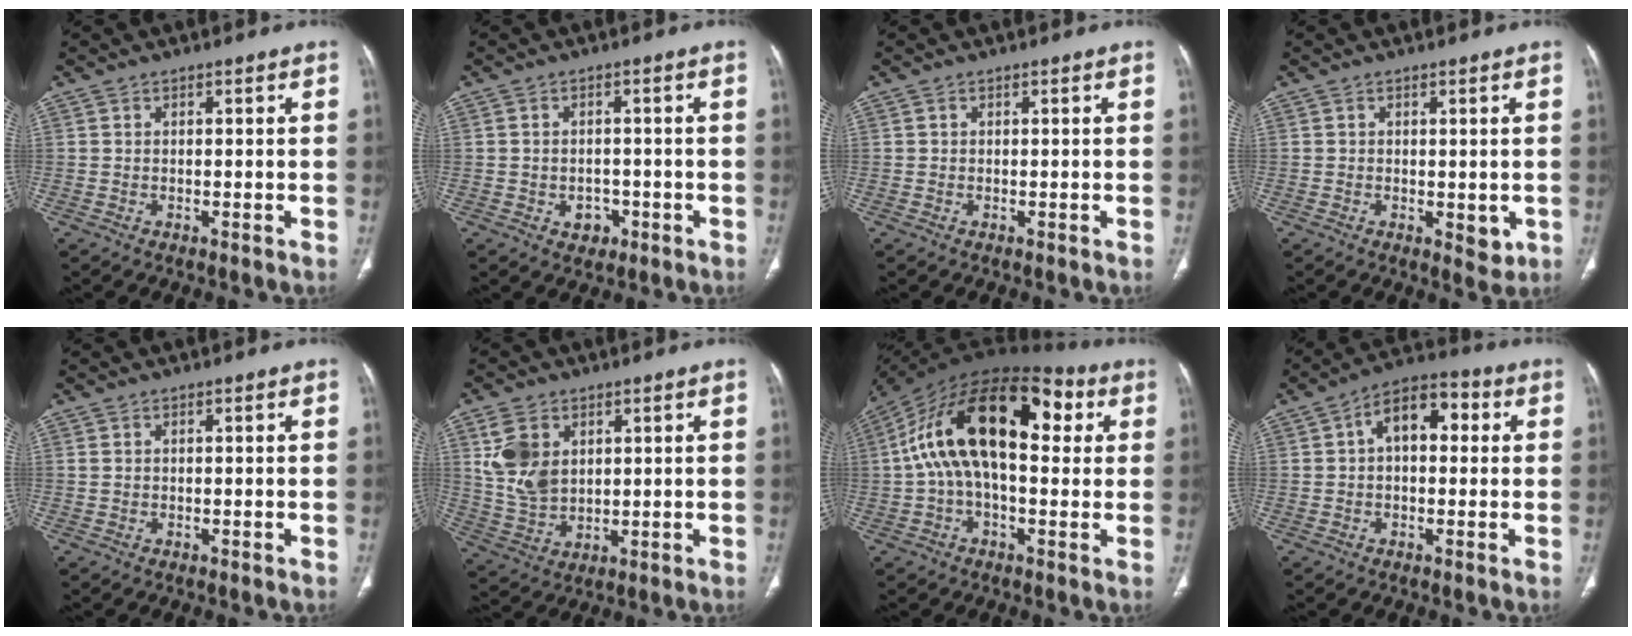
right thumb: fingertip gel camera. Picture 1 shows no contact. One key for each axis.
{"total": 3.5, "fx": -1.3, "fy": 2.8, "fz": 1.6, "tx": -0.006, "ty": 0.009, "tz": -0.012}
{"total": 0.0}
{"total": 3.4, "fx": -0.6, "fy": 1.8, "fz": 2.8, "tx": -0.025, "ty": -0.007, "tz": -0.003}
{"total": 0.7, "fx": 0.1, "fy": 0.5, "fz": 0.4, "tx": -0.008, "ty": 0.003, "tz": 0.005}
{"total": 9.8, "fx": 3.3, "fy": 6.7, "fz": 6.2, "tx": -0.113, "ty": -0.012, "tz": 0.078}
{"total": 23.1, "fx": 4.4, "fy": 12.0, "fz": 19.3, "tx": -0.328, "ty": 0.053, "tz": 0.058}
{"total": 9.8, "fx": 1.8, "fy": 5.8, "fz": 7.7, "tx": -0.099, "ty": 0.031, "tz": 0.019}